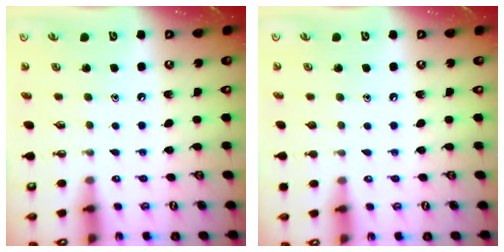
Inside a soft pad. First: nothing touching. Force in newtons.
{"total": 0.0}